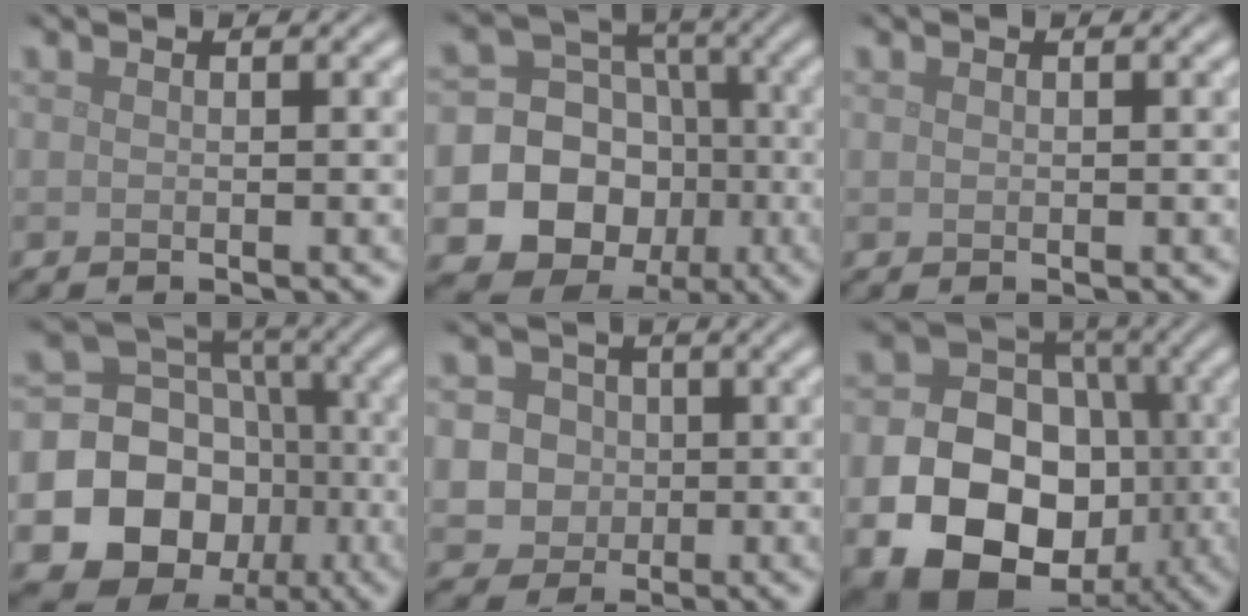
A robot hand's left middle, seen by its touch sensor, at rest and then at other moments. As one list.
[{"total": 16.3, "force": [-4.9, 15.0, 4.1], "torque": [-0.098, -0.029, -0.085]}, {"total": 0.0}, {"total": 17.2, "force": [-5.3, 15.3, 5.9], "torque": [-0.113, -0.024, -0.093]}, {"total": 5.3, "force": [0.1, 5.0, 1.7], "torque": [-0.020, 0.023, -0.010]}, {"total": 17.9, "force": [-5.2, 15.0, 8.3], "torque": [-0.137, -0.044, -0.105]}]